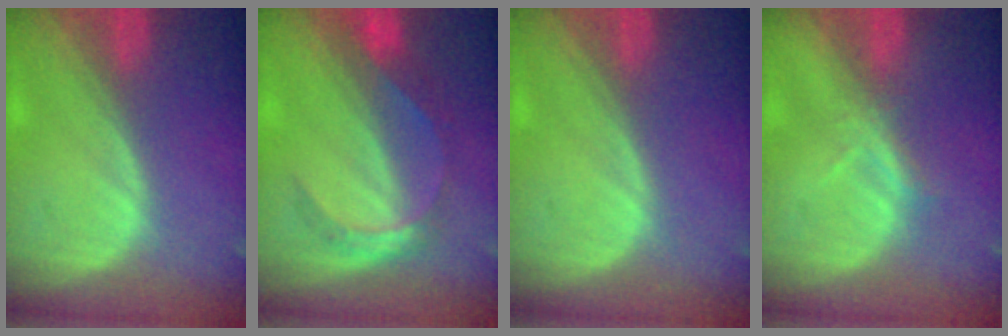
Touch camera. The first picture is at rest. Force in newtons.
{"total": 5.4, "press": 5.1, "slide": 1.7}
{"total": 0.0}
{"total": 2.1, "press": 1.9, "slide": 0.9}